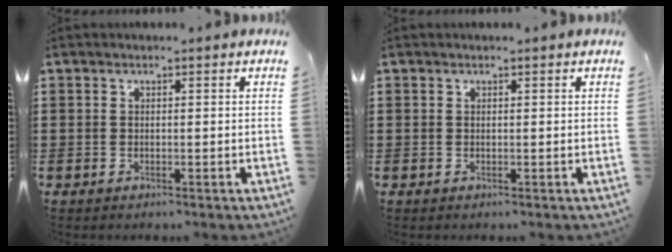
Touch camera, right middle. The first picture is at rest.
{"total": 0.0}